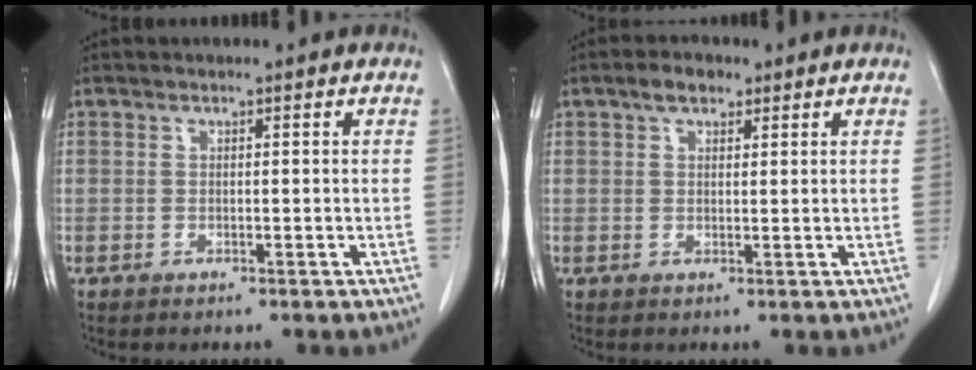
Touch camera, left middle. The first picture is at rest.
{"total": 2.9, "force": [1.9, 1.5, 1.6], "torque": [-0.031, 0.009, 0.033]}